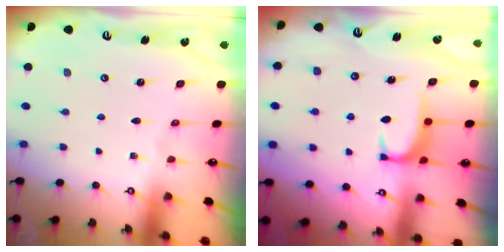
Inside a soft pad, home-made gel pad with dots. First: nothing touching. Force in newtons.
{"total": 1.8, "press": 1.7, "slide": 0.5}